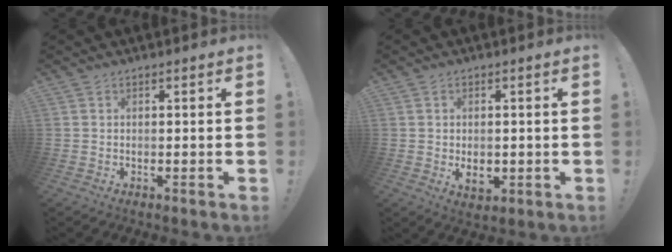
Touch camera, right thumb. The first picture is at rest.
{"total": 4.4, "force": [-0.3, 3.2, 3.1], "torque": [-0.044, 0.000, -0.005]}